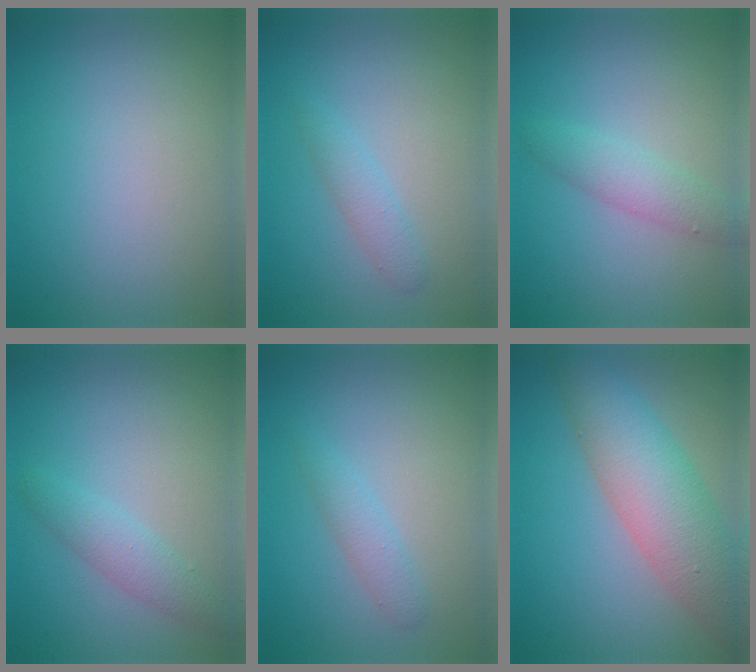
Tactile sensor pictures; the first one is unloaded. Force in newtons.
{"total": 1.6, "press": 1.6, "slide": 0.1}
{"total": 2.4, "press": 2.4, "slide": 0.1}
{"total": 2.2, "press": 2.2, "slide": 0.1}
{"total": 1.6, "press": 1.6, "slide": 0.1}
{"total": 7.3, "press": 7.3, "slide": 0.3}